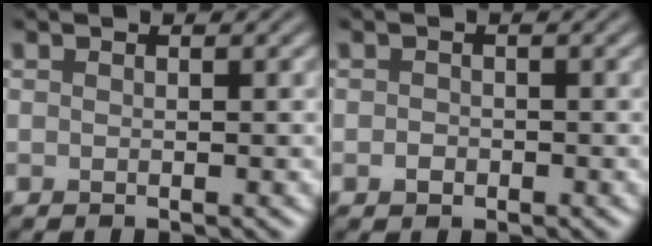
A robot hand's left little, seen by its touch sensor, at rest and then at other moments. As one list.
[{"total": 0.9, "force": [-0.3, 0.8, 0.4], "torque": [-0.007, 0.000, -0.008]}]